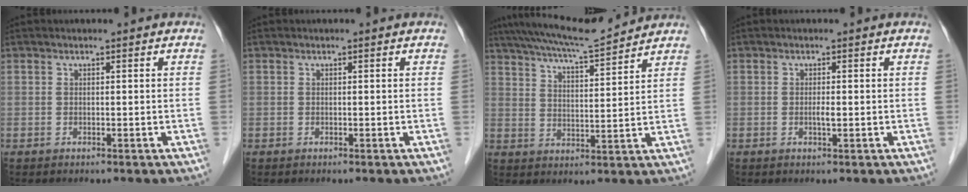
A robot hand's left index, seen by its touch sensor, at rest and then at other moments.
{"total": 0.0}
{"total": 11.3, "force": [10.5, -0.1, 4.0], "torque": [-0.078, 0.016, 0.170]}
{"total": 1.0, "force": [-0.2, 0.1, 1.0], "torque": [-0.021, -0.002, -0.003]}